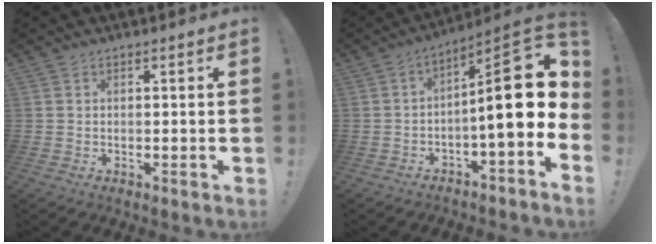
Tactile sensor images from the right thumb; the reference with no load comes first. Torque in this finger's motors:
{"motor_torque": [0.66, 0.08, 1.49, -0.67, 0.28]}